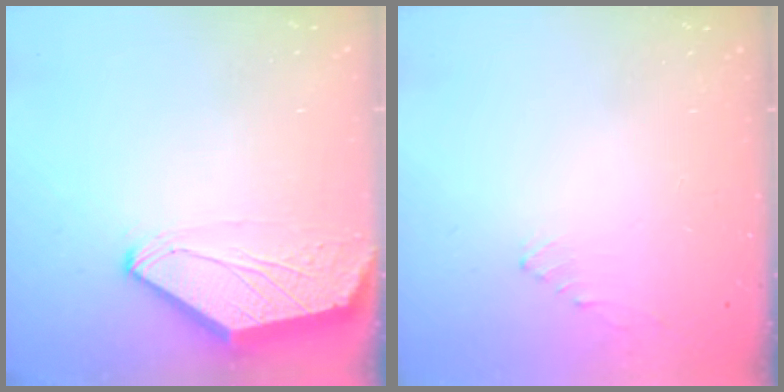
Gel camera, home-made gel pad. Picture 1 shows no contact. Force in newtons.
{"total": 1.0, "press": 0.9, "slide": 0.4}